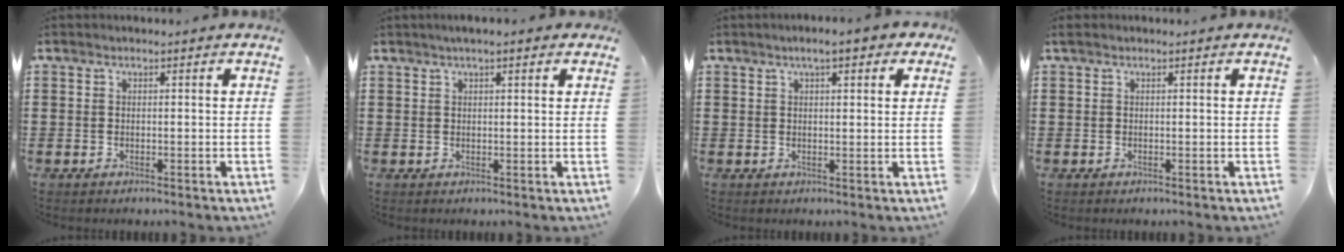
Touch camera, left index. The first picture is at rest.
{"total": 1.9, "force": [1.3, 0.3, 1.3], "torque": [-0.028, 0.005, 0.022]}
{"total": 3.5, "force": [2.0, 0.7, 2.8], "torque": [-0.050, 0.003, 0.031]}
{"total": 0.0}